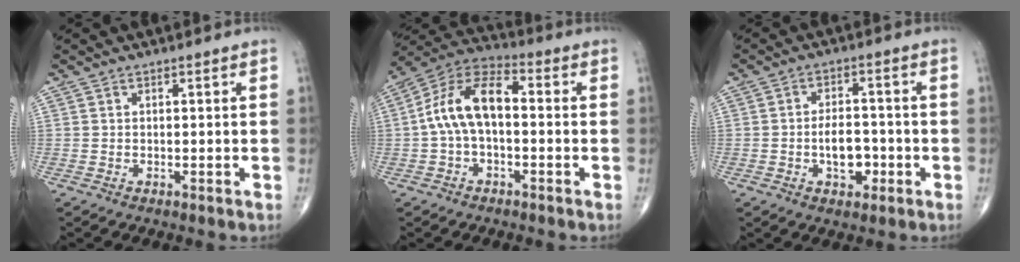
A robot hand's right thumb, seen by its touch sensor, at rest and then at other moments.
{"total": 11.9, "force": [-0.2, 6.4, 10.1], "torque": [-0.188, 0.041, -0.015]}
{"total": 6.2, "force": [-1.6, 3.7, 4.7], "torque": [-0.058, 0.017, -0.025]}